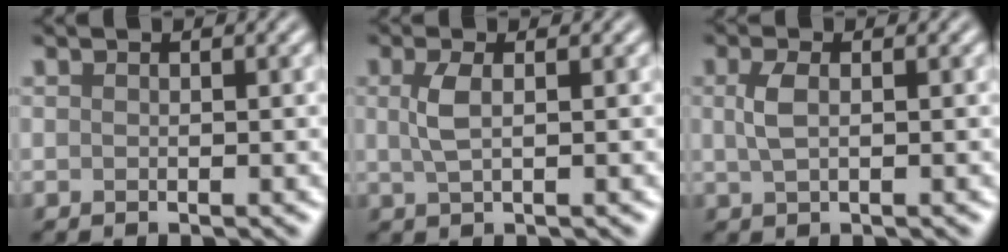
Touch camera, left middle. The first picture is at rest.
{"total": 2.0, "force": [0.4, 0.7, 1.8], "torque": [-0.042, 0.002, 0.009]}
{"total": 1.9, "force": [0.4, 0.9, 1.6], "torque": [-0.039, 0.002, 0.007]}